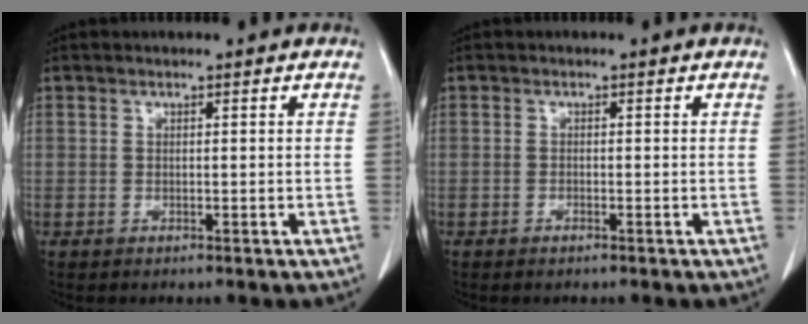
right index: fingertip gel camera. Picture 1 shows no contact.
{"total": 0.6, "force": [-0.5, 0.2, 0.3], "torque": [-0.011, -0.001, -0.007]}